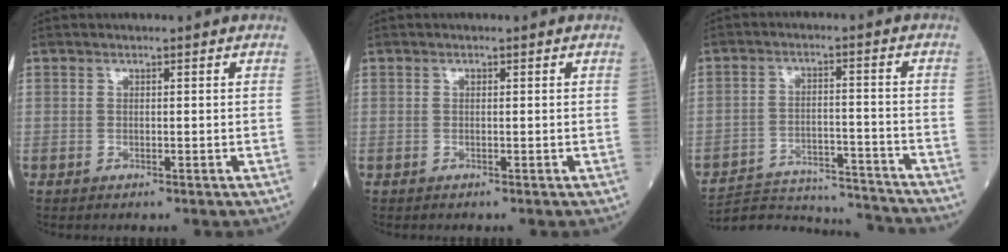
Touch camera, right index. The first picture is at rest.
{"total": 0.0}
{"total": 15.9, "force": [-15.7, 1.1, 2.0], "torque": [-0.038, 0.017, -0.230]}